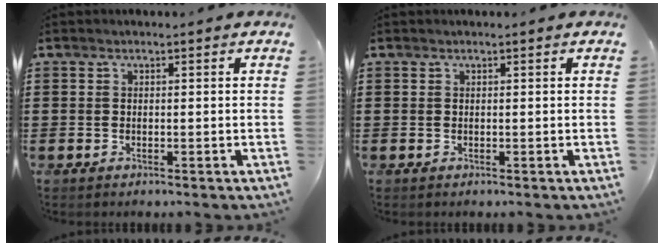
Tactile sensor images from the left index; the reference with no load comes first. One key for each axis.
{"total": 0.0}